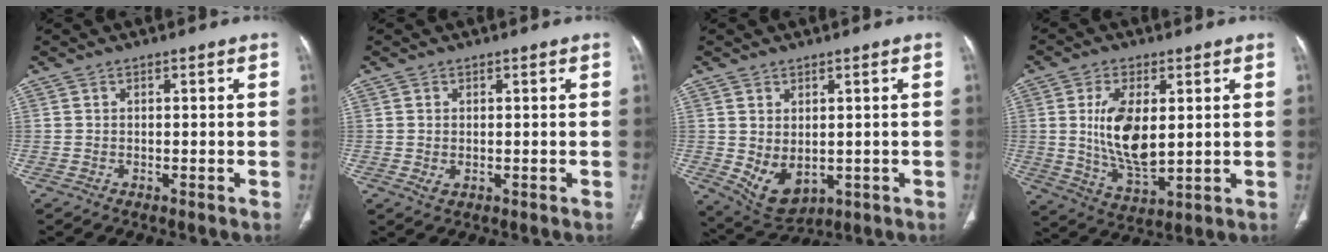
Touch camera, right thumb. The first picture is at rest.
{"total": 1.5, "force": [-0.1, 1.0, 1.2], "torque": [-0.027, -0.003, 0.001]}
{"total": 7.8, "force": [-0.7, 5.1, 5.9], "torque": [-0.089, -0.007, 0.015]}
{"total": 12.4, "force": [1.6, 6.1, 10.7], "torque": [-0.197, -0.021, 0.041]}